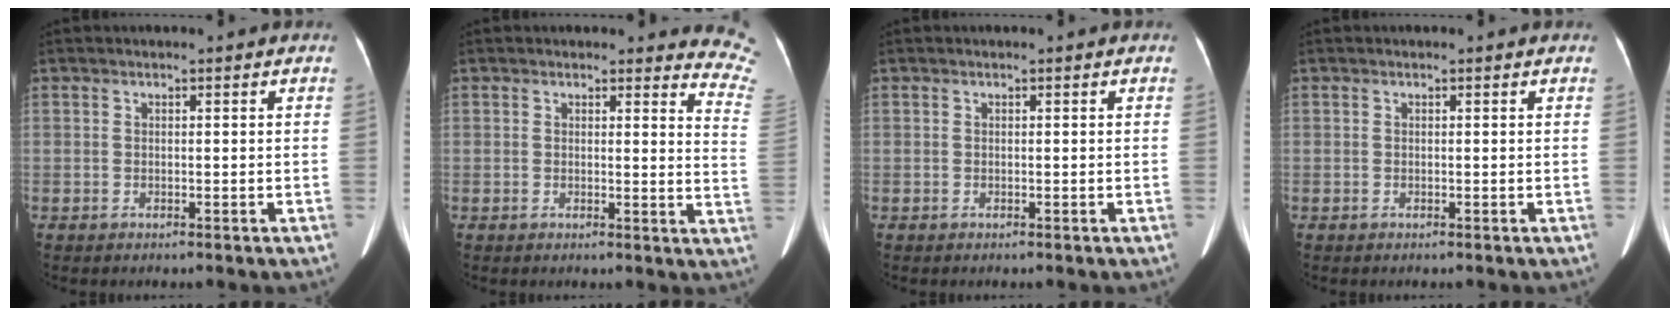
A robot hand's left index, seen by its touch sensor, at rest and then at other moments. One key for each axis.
{"total": 9.3, "fx": 9.3, "fy": 0.6, "fz": 0.7, "tx": 0.023, "ty": -0.100, "tz": 0.053}
{"total": 0.0}
{"total": 0.8, "fx": 0.8, "fy": 0.2, "fz": 0.2, "tx": -0.011, "ty": 0.005, "tz": 0.005}